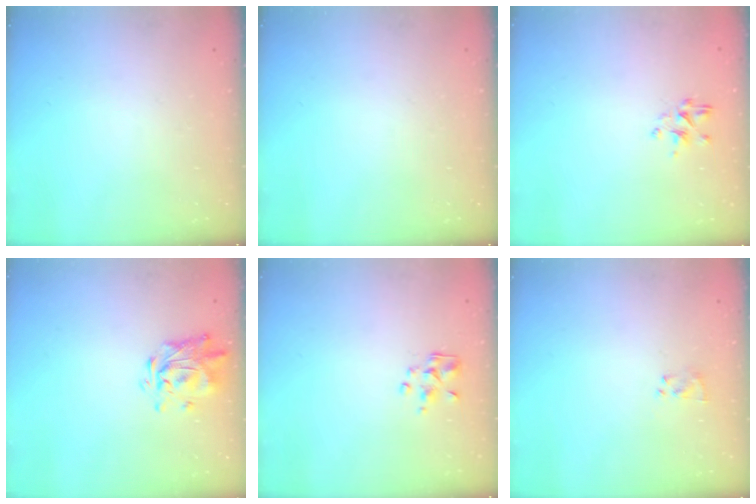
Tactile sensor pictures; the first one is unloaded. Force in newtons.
{"total": 0.0}
{"total": 2.3, "press": 2.1, "slide": 1.0}
{"total": 1.5, "press": 1.5, "slide": 0.4}
{"total": 2.5, "press": 2.4, "slide": 0.7}
{"total": 2.6, "press": 2.3, "slide": 1.3}